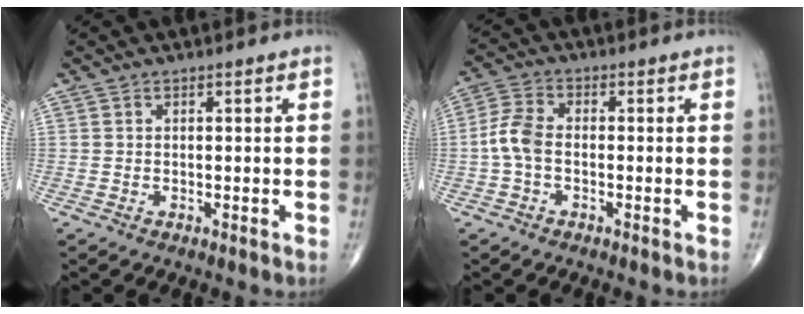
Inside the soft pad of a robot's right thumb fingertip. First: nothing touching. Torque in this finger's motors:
{"motor_torque": [-0.17, 0.19, 1.11, -0.08, 0.07]}